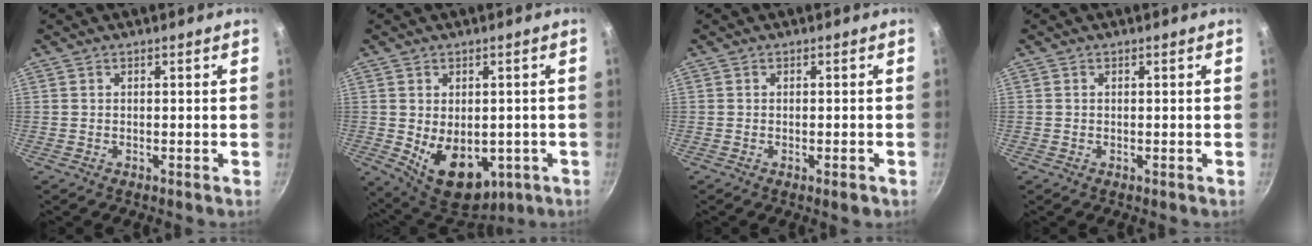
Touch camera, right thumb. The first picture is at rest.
{"total": 13.4, "force": [-2.6, 8.8, 9.8], "torque": [-0.112, -0.016, -0.011]}
{"total": 2.0, "force": [-0.9, 0.6, 1.7], "torque": [-0.033, -0.001, -0.015]}
{"total": 0.0}